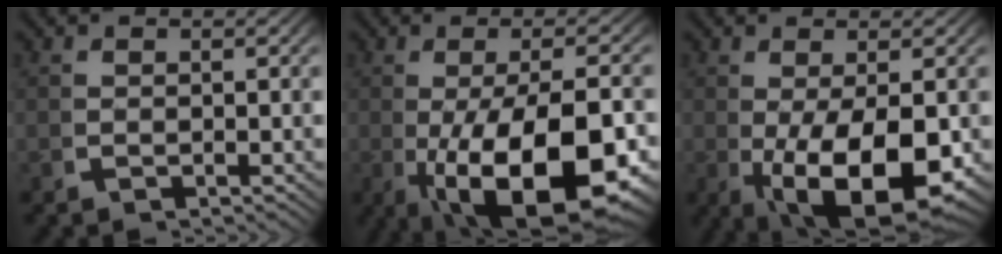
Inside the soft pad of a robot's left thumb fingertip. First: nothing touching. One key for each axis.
{"total": 15.1, "fx": -4.0, "fy": 7.8, "fz": 12.3, "tx": -0.234, "ty": -0.063, "tz": -0.017}
{"total": 11.3, "fx": -2.3, "fy": 6.1, "fz": 9.2, "tx": -0.177, "ty": -0.052, "tz": -0.002}